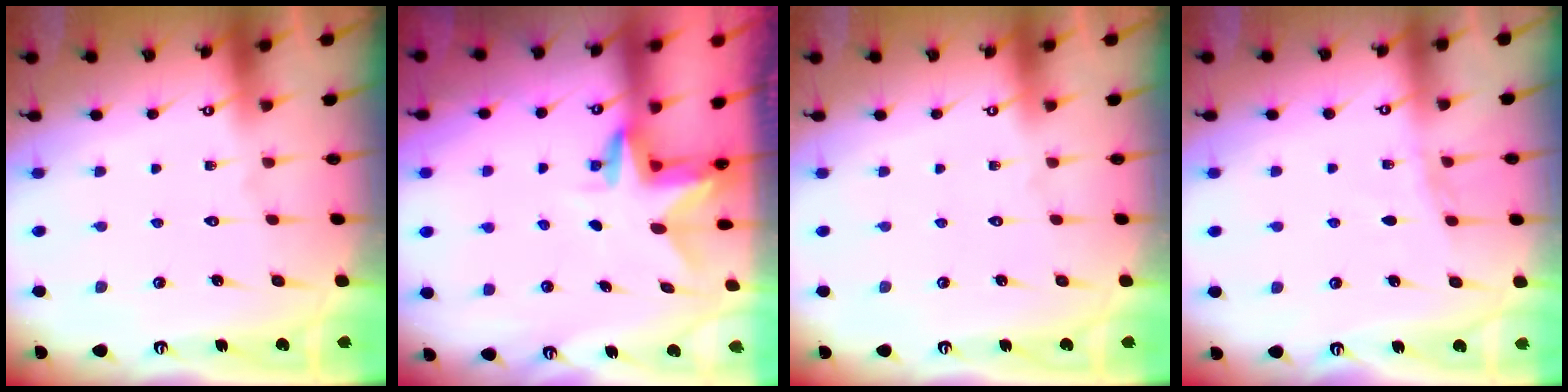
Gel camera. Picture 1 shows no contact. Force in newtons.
{"total": 2.9, "press": 2.9, "slide": 0.3}
{"total": 0.0}
{"total": 4.9, "press": 4.9, "slide": 0.5}